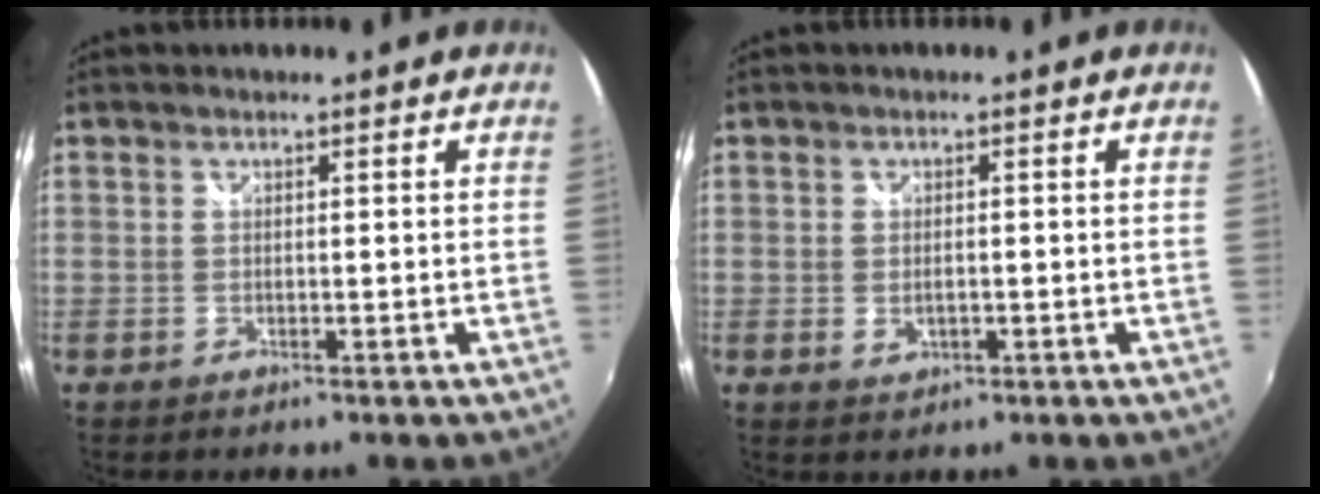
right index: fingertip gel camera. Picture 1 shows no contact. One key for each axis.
{"total": 2.3, "fx": -0.5, "fy": 1.7, "fz": 1.6, "tx": -0.030, "ty": -0.004, "tz": -0.006}